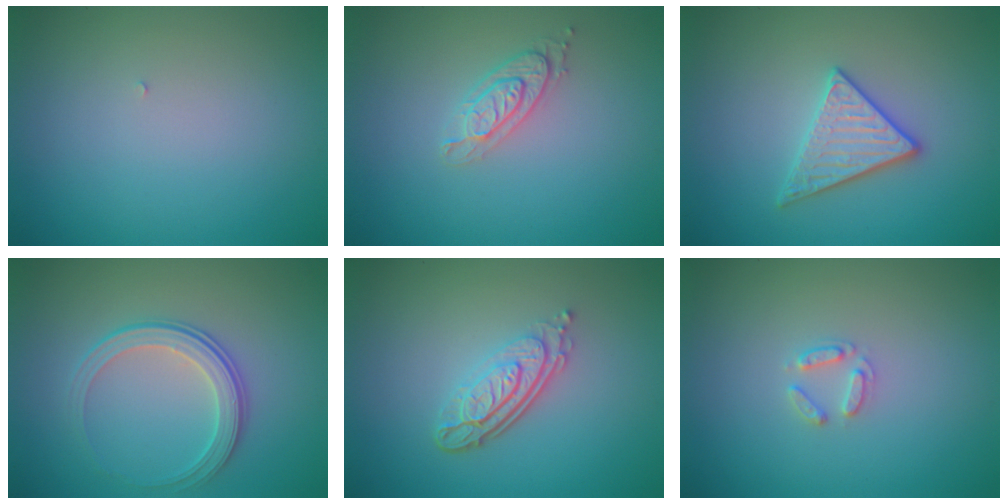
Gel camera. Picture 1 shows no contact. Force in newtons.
{"total": 2.1, "press": 2.1, "slide": 0.4}
{"total": 3.0, "press": 2.9, "slide": 0.6}
{"total": 2.8, "press": 2.2, "slide": 1.8}
{"total": 4.3, "press": 3.0, "slide": 3.1}
{"total": 1.5, "press": 1.4, "slide": 0.2}